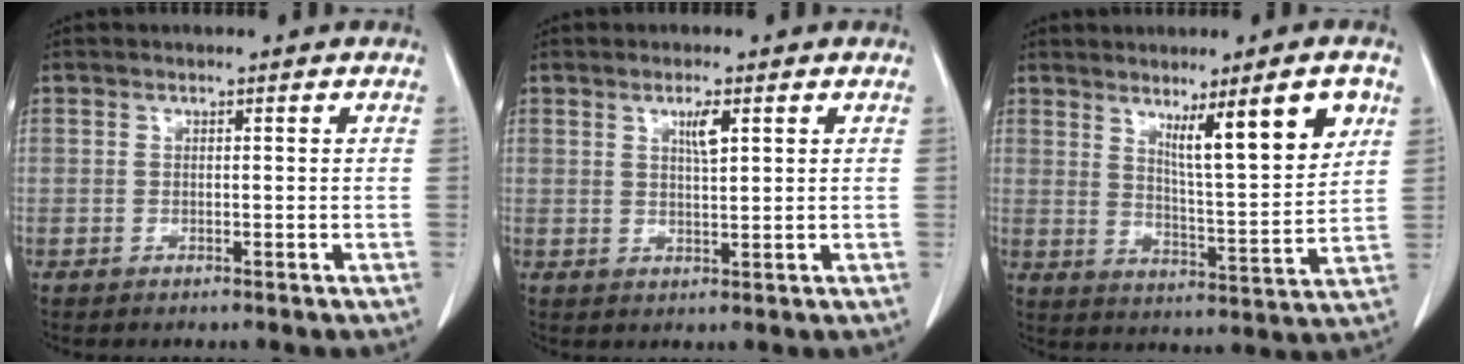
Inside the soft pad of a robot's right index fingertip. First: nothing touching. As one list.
[{"total": 2.9, "force": [1.4, 0.4, 2.5], "torque": [-0.044, -0.002, 0.024]}, {"total": 12.0, "force": [6.2, 0.7, 10.3], "torque": [-0.159, -0.015, 0.100]}]